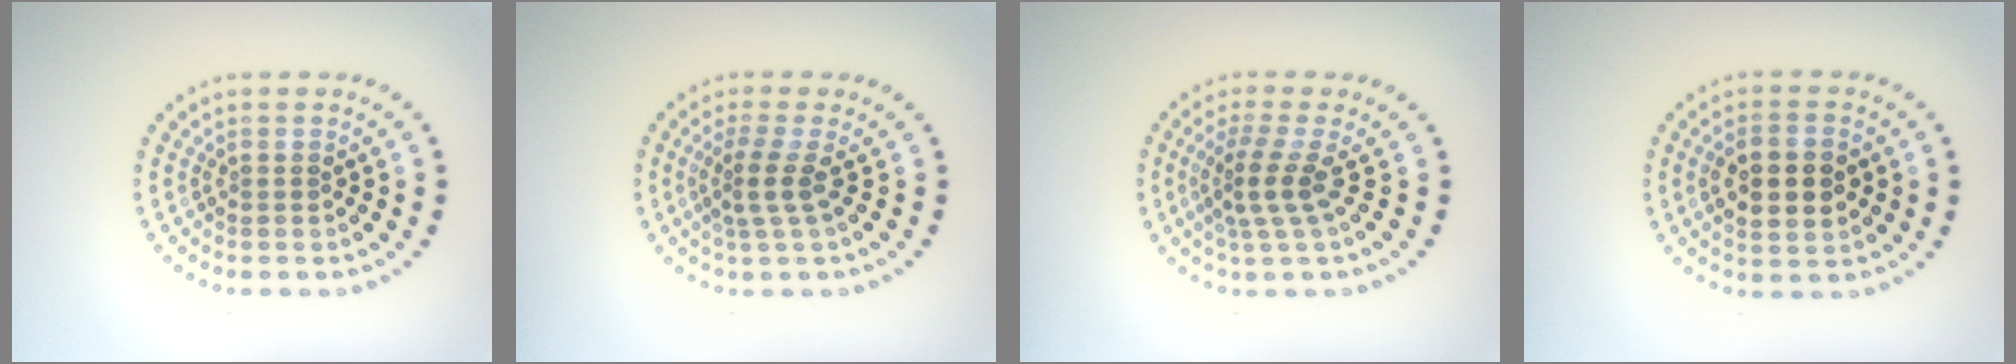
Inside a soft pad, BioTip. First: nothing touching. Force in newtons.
{"total": 2.4, "press": 1.7, "slide": 1.8}
{"total": 2.9, "press": 2.0, "slide": 2.1}
{"total": 4.9, "press": 4.9, "slide": 0.3}